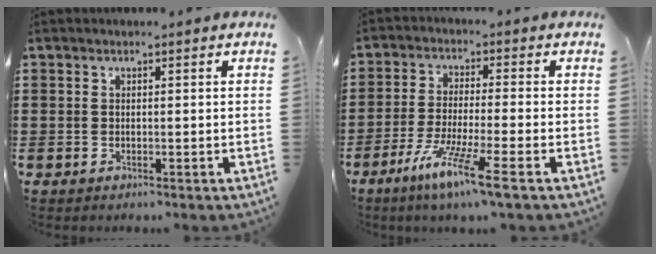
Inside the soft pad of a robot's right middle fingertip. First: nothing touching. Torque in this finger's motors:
{"motor_torque": [2.14, 0.00, 0.75, 0.21]}